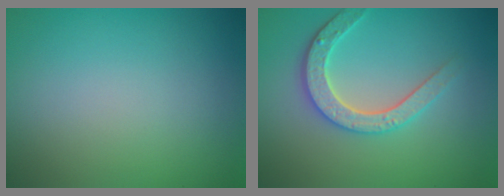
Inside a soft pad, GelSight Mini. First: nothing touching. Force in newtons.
{"total": 3.3, "press": 3.1, "slide": 1.2}